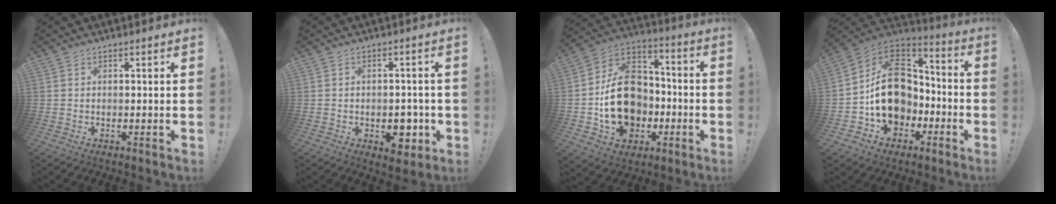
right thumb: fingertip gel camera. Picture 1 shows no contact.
{"total": 8.1, "force": [-2.5, 5.6, 5.3], "torque": [-0.048, 0.017, -0.034]}
{"total": 20.7, "force": [-4.2, 16.3, 12.0], "torque": [-0.190, 0.035, -0.055]}
{"total": 19.2, "force": [-1.3, 15.4, 11.4], "torque": [-0.173, 0.018, -0.005]}